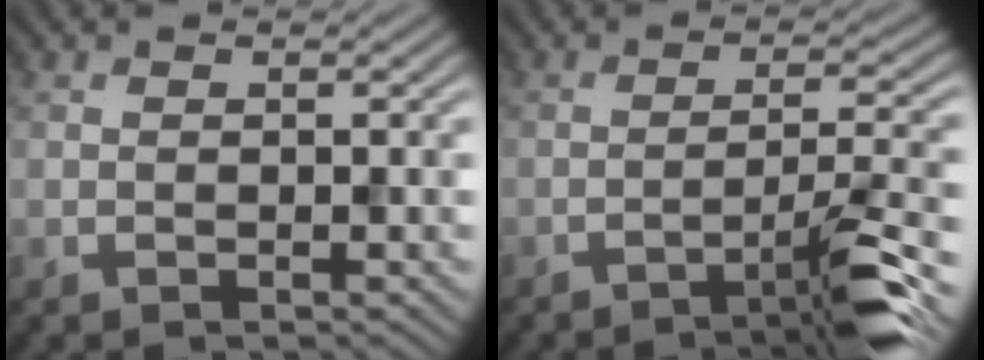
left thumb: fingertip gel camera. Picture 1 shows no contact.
{"total": 5.6, "force": [-3.6, 0.3, 4.3], "torque": [-0.057, 0.017, -0.073]}